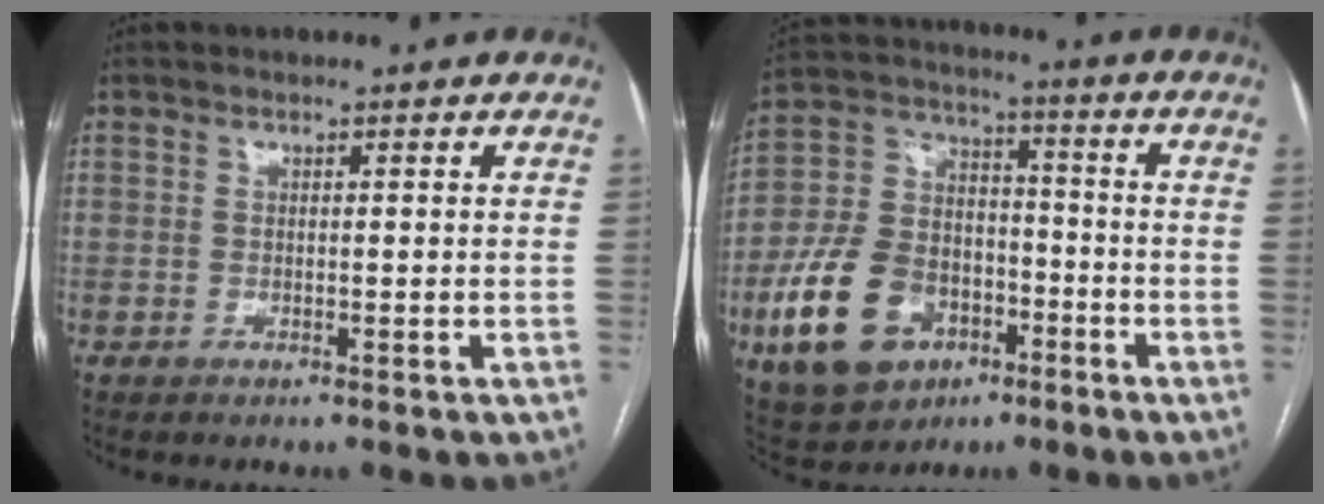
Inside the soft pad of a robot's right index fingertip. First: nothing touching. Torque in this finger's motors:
{"motor_torque": [1.32, -0.59, 0.04, -0.21]}